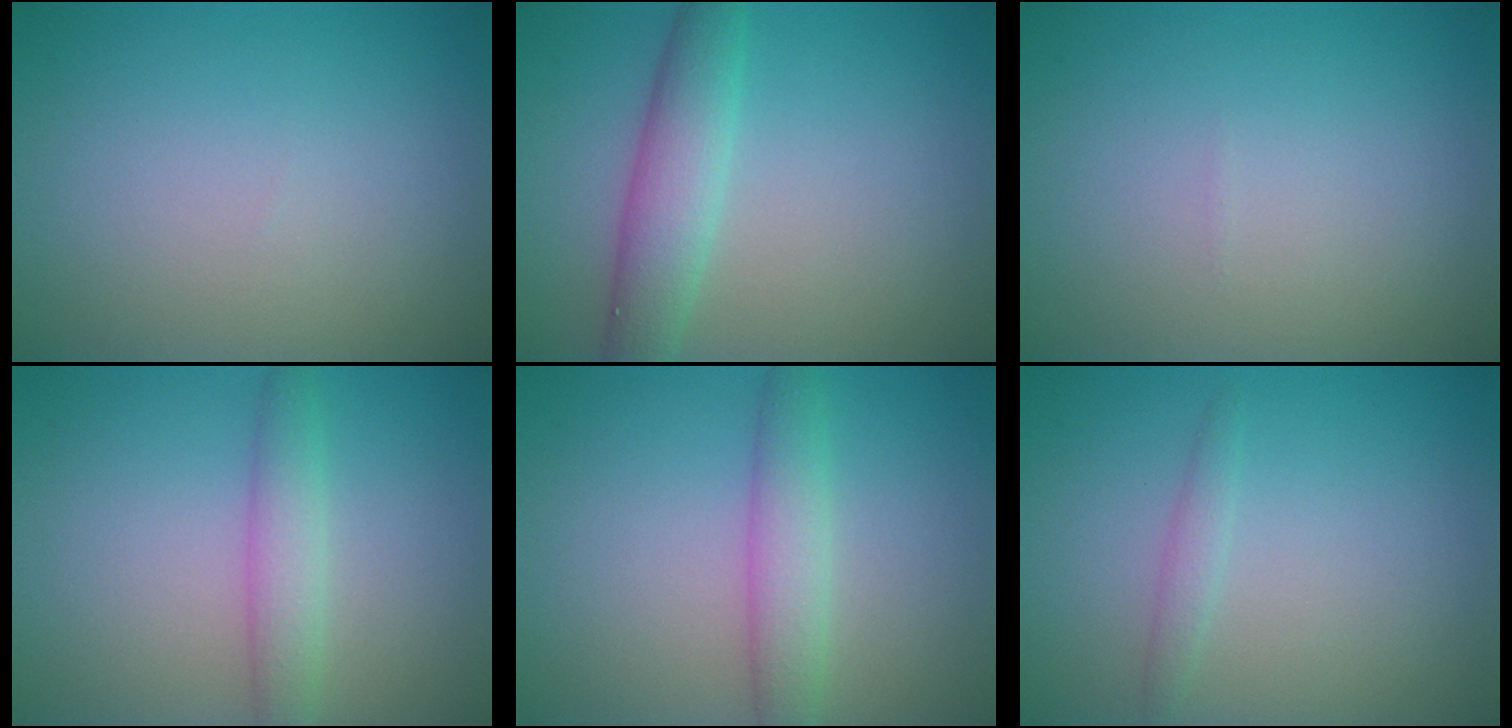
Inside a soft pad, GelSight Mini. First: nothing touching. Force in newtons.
{"total": 4.0, "press": 4.0, "slide": 0.1}
{"total": 0.0}
{"total": 2.6, "press": 2.6, "slide": 0.1}
{"total": 3.0, "press": 3.0, "slide": 0.1}
{"total": 1.2, "press": 1.2, "slide": 0.1}